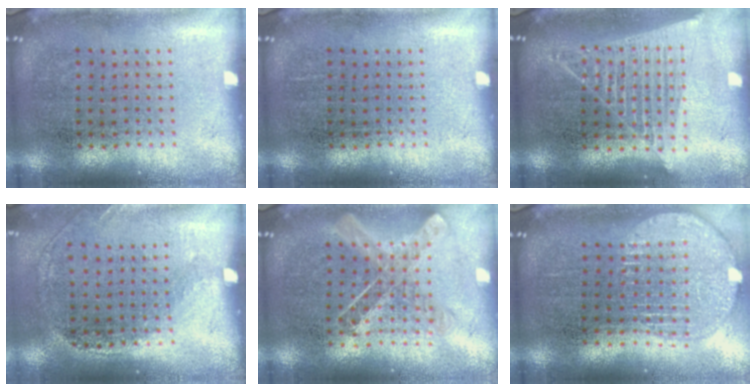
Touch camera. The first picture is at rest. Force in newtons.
{"total": 0.0}
{"total": 1.7, "press": 1.6, "slide": 0.7}
{"total": 1.2, "press": 0.9, "slide": 0.8}
{"total": 1.0, "press": 0.9, "slide": 0.1}
{"total": 1.9, "press": 1.6, "slide": 1.1}